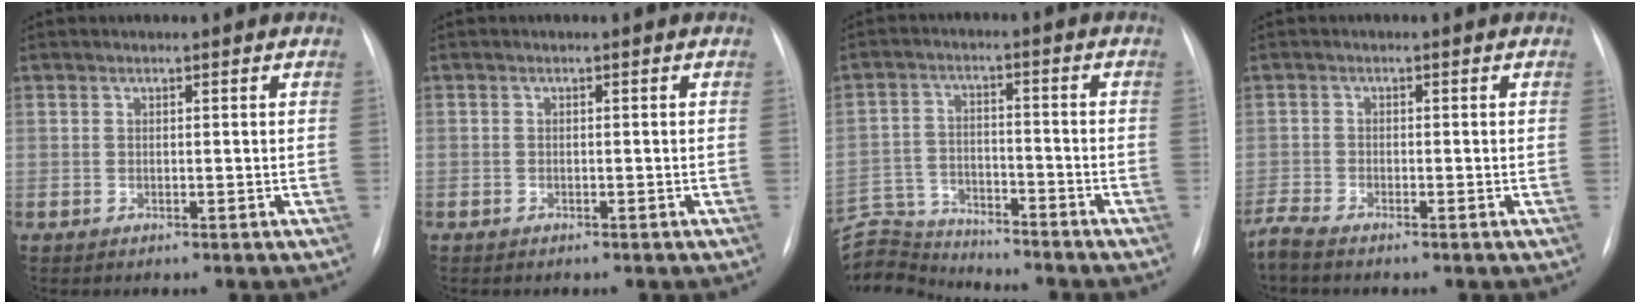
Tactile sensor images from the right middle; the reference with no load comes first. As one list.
[{"total": 0.5, "force": [-0.4, 0.4, 0.0], "torque": [-0.006, 0.004, -0.008]}, {"total": 10.3, "force": [-10.3, 0.4, 0.3], "torque": [-0.013, 0.011, -0.187]}, {"total": 2.6, "force": [-2.5, -0.1, 0.9], "torque": [-0.028, -0.012, -0.053]}]